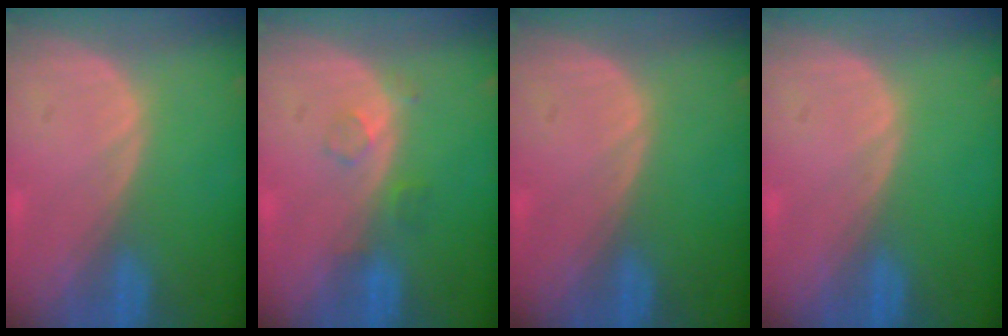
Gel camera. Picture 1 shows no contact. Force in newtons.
{"total": 2.1, "press": 2.1, "slide": 0.2}
{"total": 0.0}
{"total": 0.0}